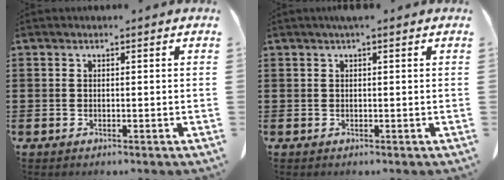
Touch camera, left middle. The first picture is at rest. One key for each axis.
{"total": 1.0, "fx": 0.5, "fy": 0.2, "fz": 0.8, "tx": -0.018, "ty": 0.003, "tz": 0.008}